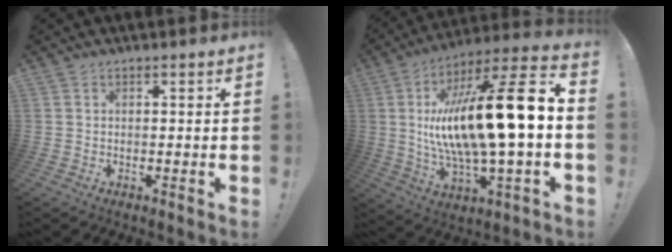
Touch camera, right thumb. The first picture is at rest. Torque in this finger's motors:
{"motor_torque": [1.87, 3.14, 2.77, 0.00, 0.45]}